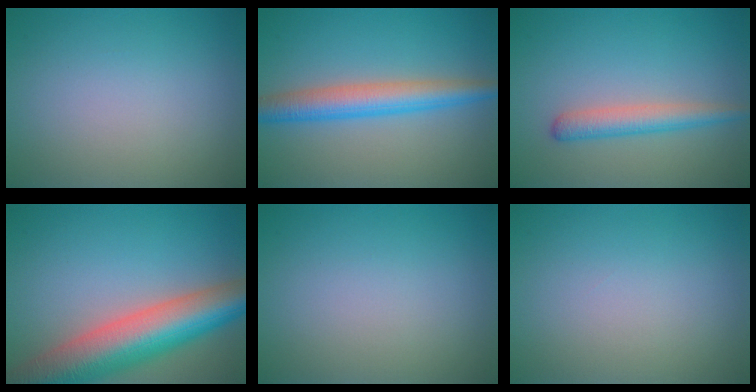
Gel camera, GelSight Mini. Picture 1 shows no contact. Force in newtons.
{"total": 4.8, "press": 4.8, "slide": 0.1}
{"total": 2.8, "press": 2.8, "slide": 0.1}
{"total": 11.0, "press": 10.9, "slide": 0.9}
{"total": 0.0}
{"total": 0.0}